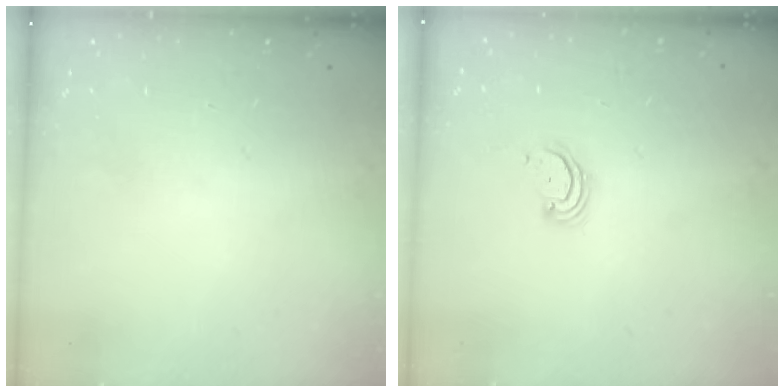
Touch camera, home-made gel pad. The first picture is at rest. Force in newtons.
{"total": 2.3, "press": 2.2, "slide": 0.2}